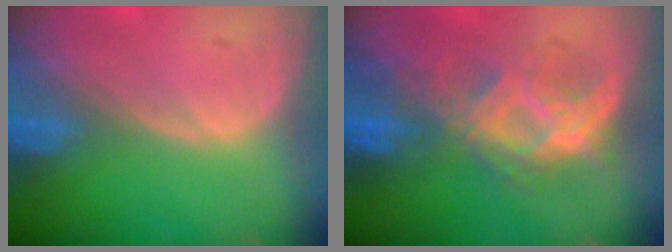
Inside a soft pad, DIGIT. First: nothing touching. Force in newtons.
{"total": 7.4, "press": 7.4, "slide": 0.2}